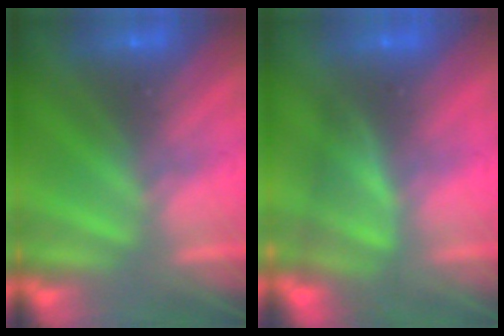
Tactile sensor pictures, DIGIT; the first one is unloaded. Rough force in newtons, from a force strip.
{"total": 4.5}